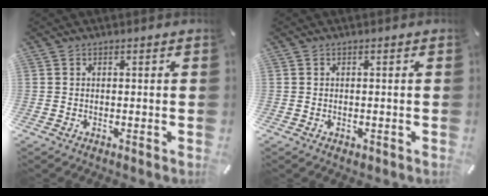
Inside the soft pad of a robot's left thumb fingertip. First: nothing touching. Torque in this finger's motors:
{"motor_torque": [0.26, 0.03, -0.05, 0.14, -0.02]}